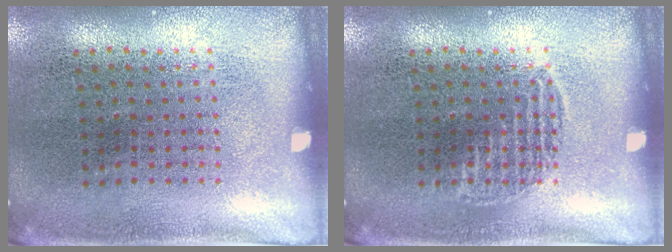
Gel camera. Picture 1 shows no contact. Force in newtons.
{"total": 0.9, "press": 0.8, "slide": 0.2}